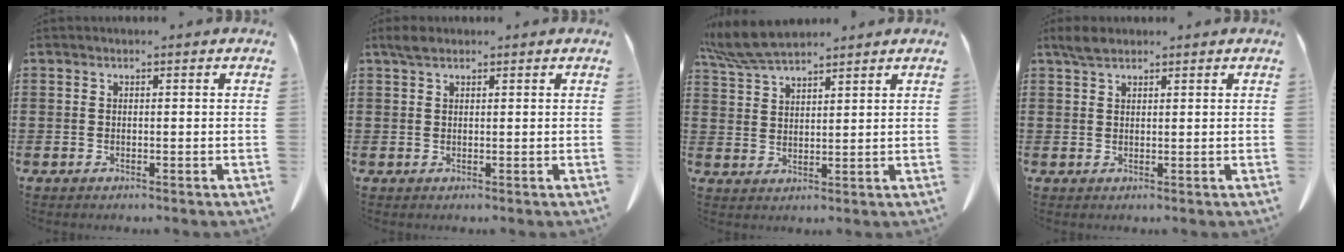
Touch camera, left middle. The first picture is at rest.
{"total": 1.8, "force": [1.4, 0.7, 1.0], "torque": [-0.023, 0.003, 0.026]}
{"total": 6.8, "force": [5.9, 1.4, 3.0], "torque": [-0.078, -0.010, 0.113]}
{"total": 2.4, "force": [1.9, 0.9, 1.1], "torque": [-0.028, 0.004, 0.037]}